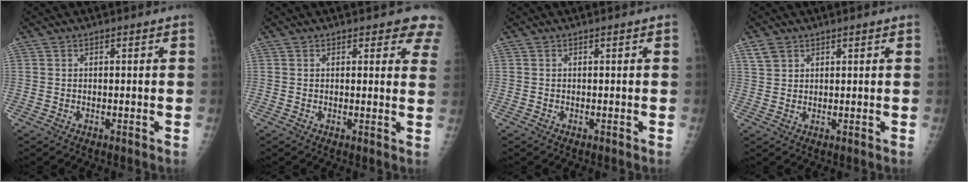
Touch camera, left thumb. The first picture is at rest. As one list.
[{"total": 5.8, "force": [4.8, 2.4, 2.3], "torque": [0.014, -0.020, 0.032]}, {"total": 0.0}, {"total": 2.8, "force": [1.8, 1.9, 0.9], "torque": [-0.010, -0.004, 0.037]}]